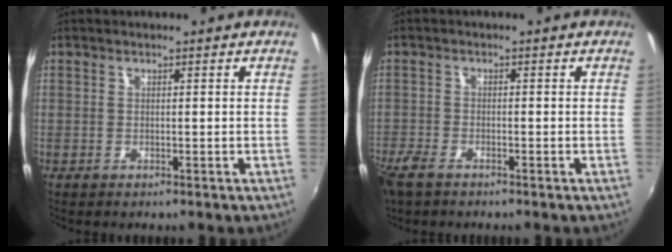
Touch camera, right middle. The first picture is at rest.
{"total": 5.0, "force": [-3.7, 1.9, 2.7], "torque": [-0.075, -0.014, -0.076]}